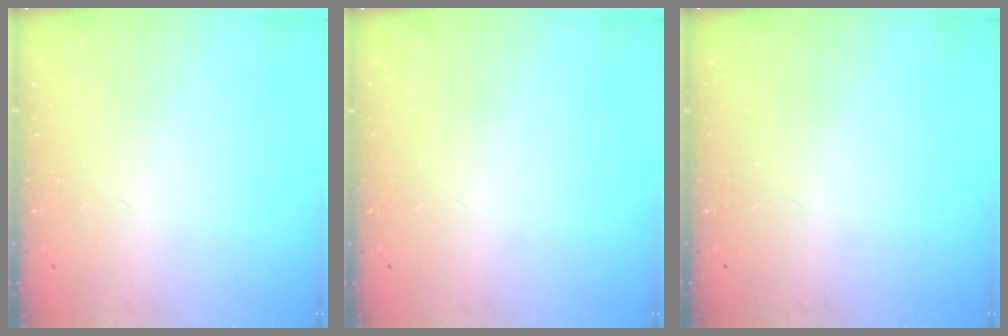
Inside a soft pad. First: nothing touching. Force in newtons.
{"total": 0.0}
{"total": 0.0}